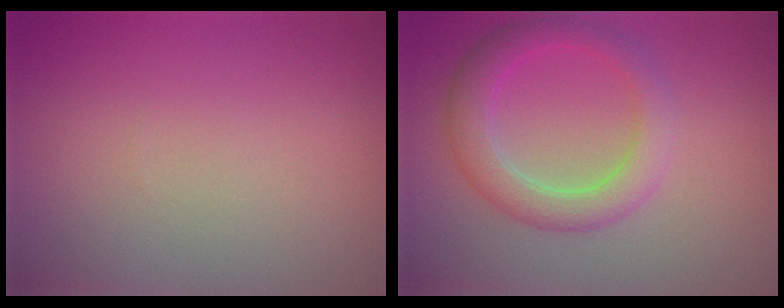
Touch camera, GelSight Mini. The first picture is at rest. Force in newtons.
{"total": 2.9, "press": 2.9, "slide": 0.3}